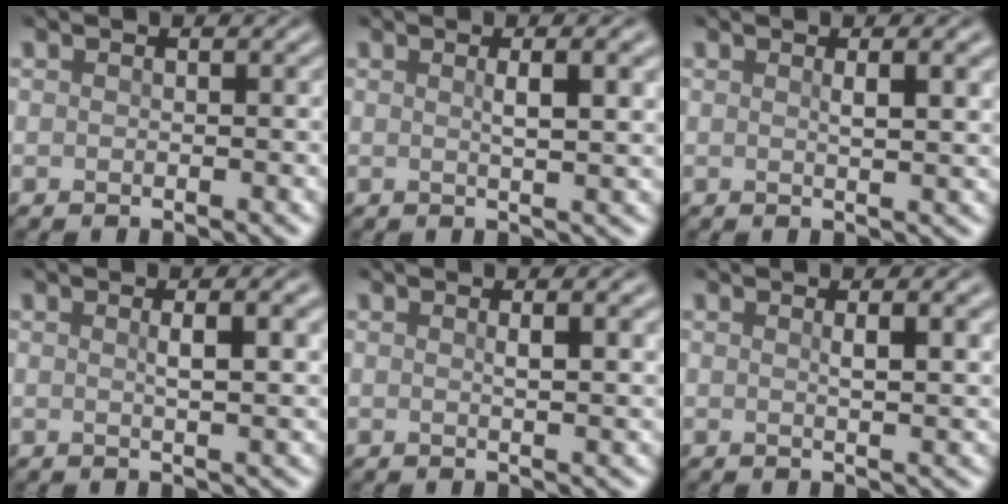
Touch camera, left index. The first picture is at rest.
{"total": 3.7, "force": [1.0, 1.0, 3.4], "torque": [-0.042, 0.004, 0.012]}
{"total": 2.8, "force": [0.9, 0.8, 2.5], "torque": [-0.026, 0.004, 0.011]}
{"total": 3.6, "force": [0.9, 1.0, 3.4], "torque": [-0.041, 0.005, 0.010]}
{"total": 2.5, "force": [0.8, 0.7, 2.2], "torque": [-0.022, 0.005, 0.009]}
{"total": 2.9, "force": [0.9, 0.8, 2.7], "torque": [-0.028, 0.005, 0.012]}